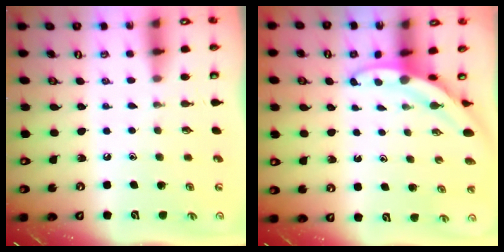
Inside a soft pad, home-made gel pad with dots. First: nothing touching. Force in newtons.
{"total": 3.4, "press": 3.4, "slide": 0.2}